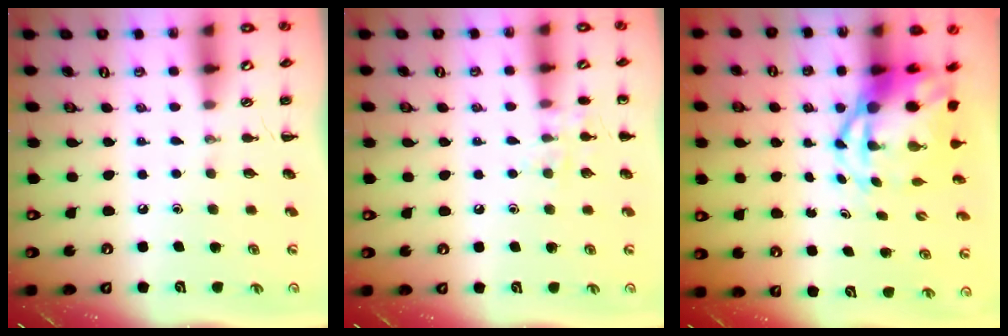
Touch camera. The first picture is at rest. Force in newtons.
{"total": 6.9, "press": 6.8, "slide": 1.2}
{"total": 9.0, "press": 8.8, "slide": 2.1}